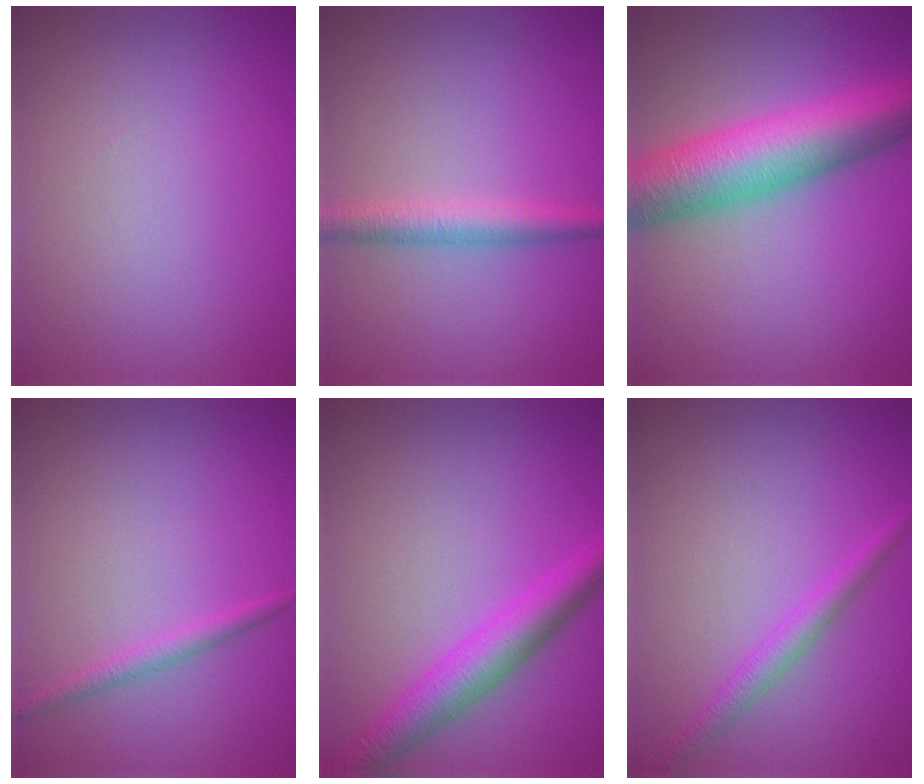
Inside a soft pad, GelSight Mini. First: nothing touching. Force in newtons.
{"total": 2.7, "press": 2.7, "slide": 0.1}
{"total": 10.0, "press": 10.0, "slide": 0.2}
{"total": 1.4, "press": 1.4, "slide": 0.1}
{"total": 4.7, "press": 4.7, "slide": 0.1}
{"total": 2.0, "press": 2.0, "slide": 0.1}